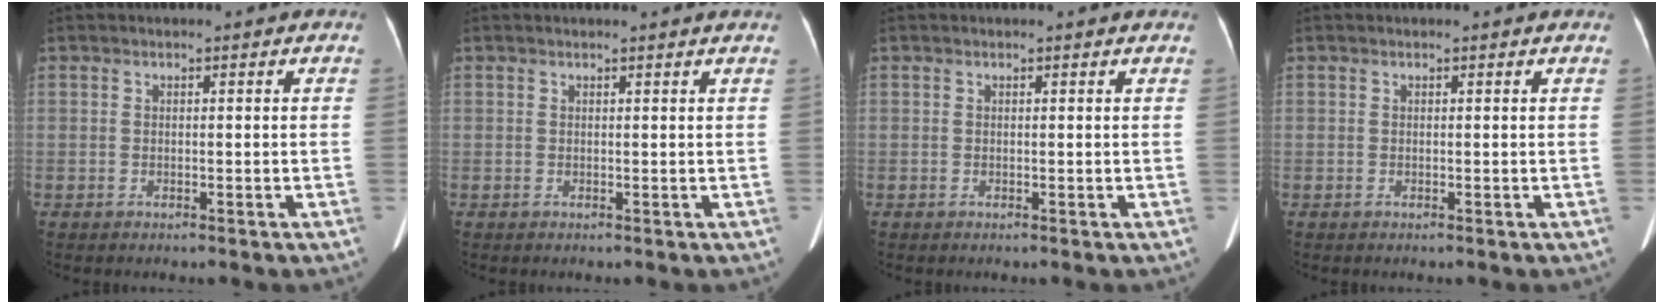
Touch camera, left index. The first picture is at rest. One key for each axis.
{"total": 2.4, "fx": 2.2, "fy": -0.4, "fz": 0.7, "tx": -0.014, "ty": 0.005, "tz": 0.023}
{"total": 0.8, "fx": 0.8, "fy": 0.0, "fz": 0.2, "tx": -0.009, "ty": 0.000, "tz": 0.003}
{"total": 0.5, "fx": 0.5, "fy": 0.0, "fz": 0.1, "tx": -0.004, "ty": 0.000, "tz": 0.002}